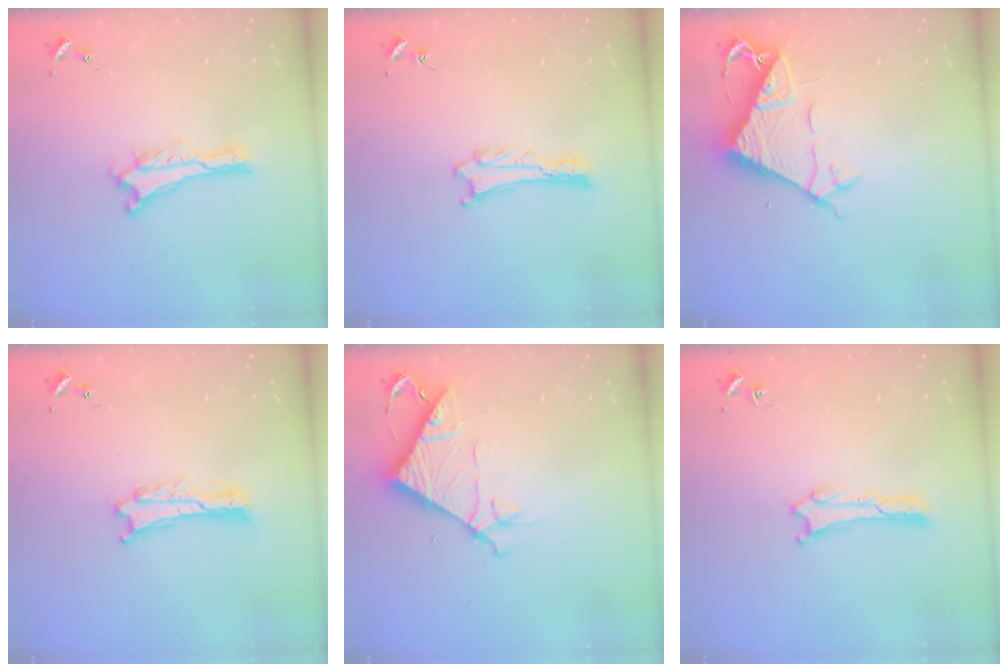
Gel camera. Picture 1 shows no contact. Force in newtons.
{"total": 1.0, "press": 1.0, "slide": 0.1}
{"total": 7.5, "press": 7.5, "slide": 0.1}
{"total": 0.8, "press": 0.8, "slide": 0.2}
{"total": 7.9, "press": 7.8, "slide": 0.6}
{"total": 0.0}